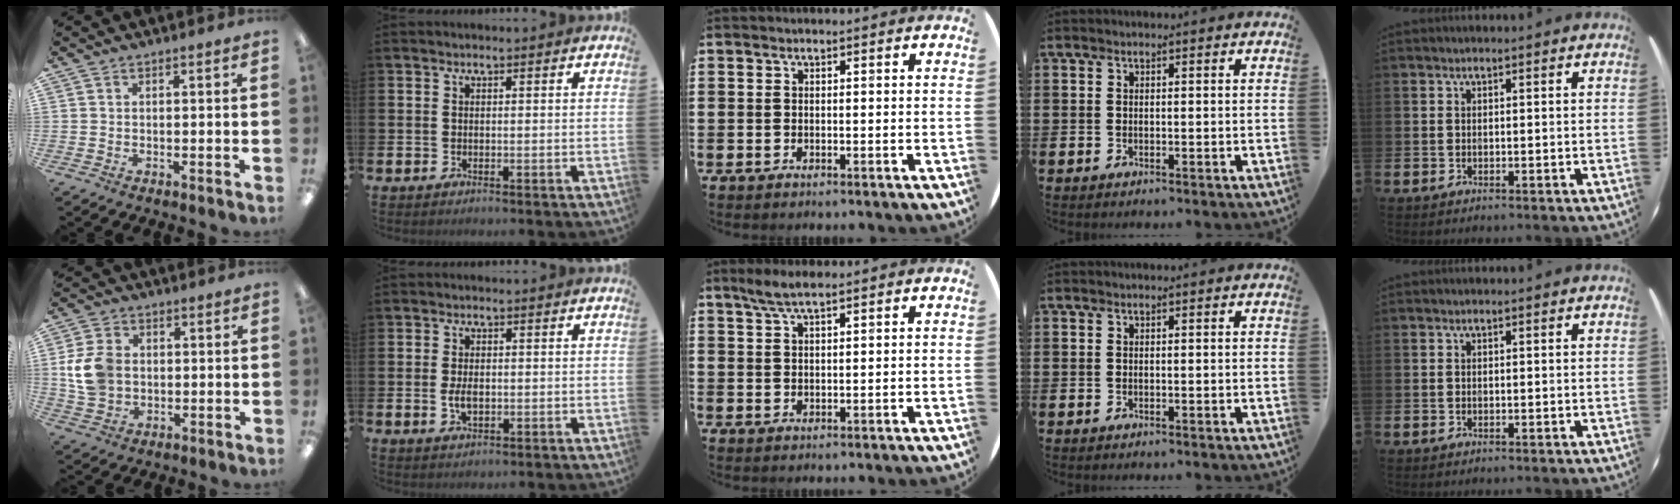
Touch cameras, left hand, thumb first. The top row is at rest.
{"thumb": {"total": 9.6, "force": [0.5, 7.5, 6.0], "torque": [-0.133, 0.013, 0.012]}, "index": {"total": 2.6, "force": [-0.2, 1.5, 2.1], "torque": [-0.026, -0.002, -0.008]}, "middle": {"total": 3.1, "force": [2.4, 0.5, 1.9], "torque": [-0.041, 0.004, 0.043]}}